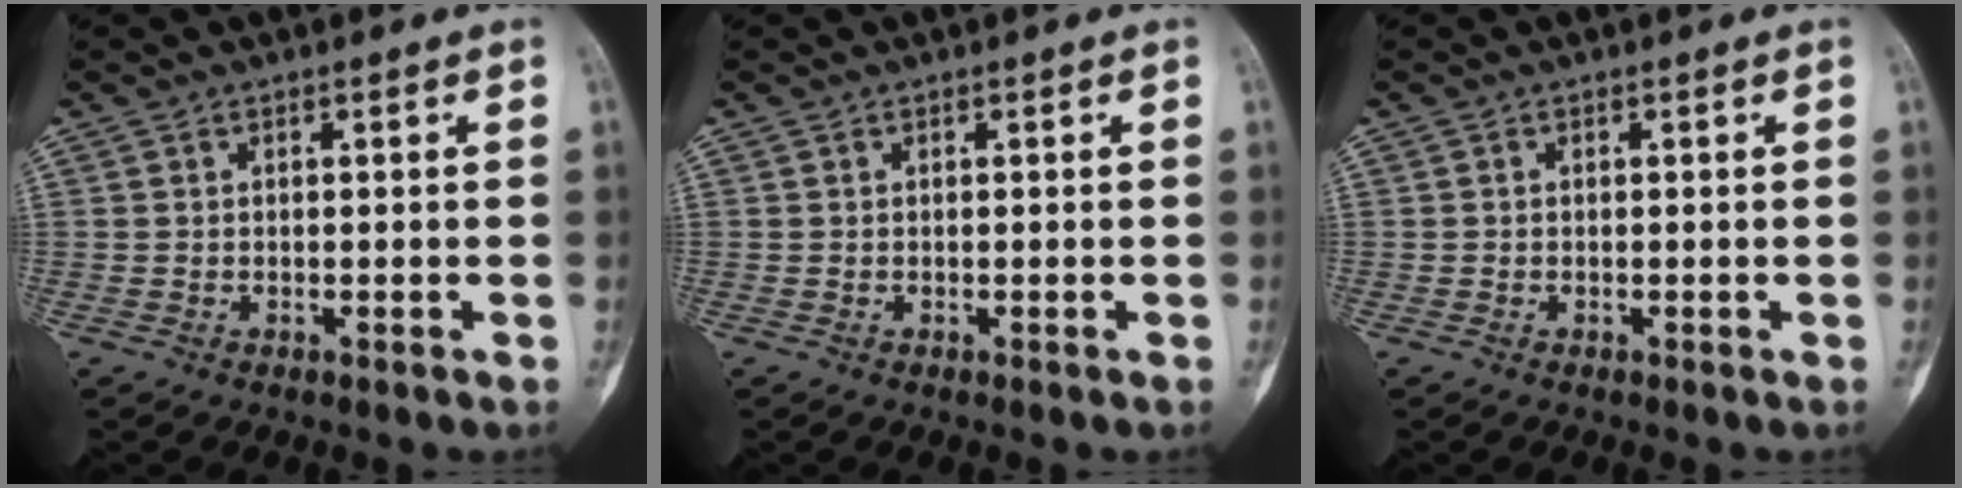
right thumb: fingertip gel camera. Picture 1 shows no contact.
{"total": 0.0}
{"total": 0.0}